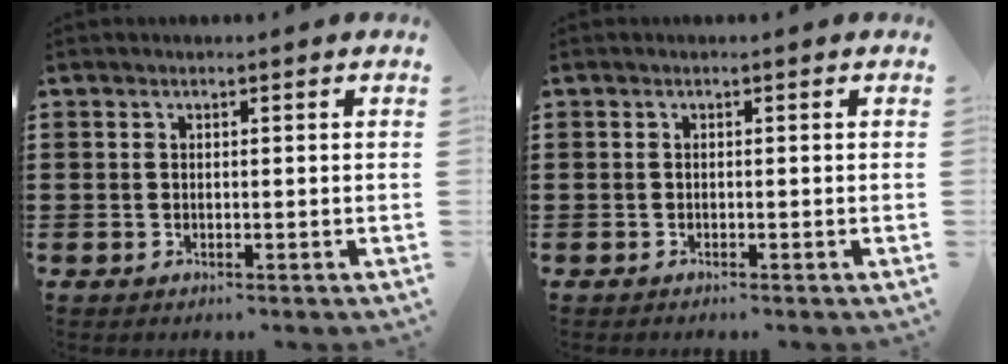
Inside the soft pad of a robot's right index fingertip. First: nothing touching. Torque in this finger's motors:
{"motor_torque": [-0.01, -0.01, 0.00, 0.00]}